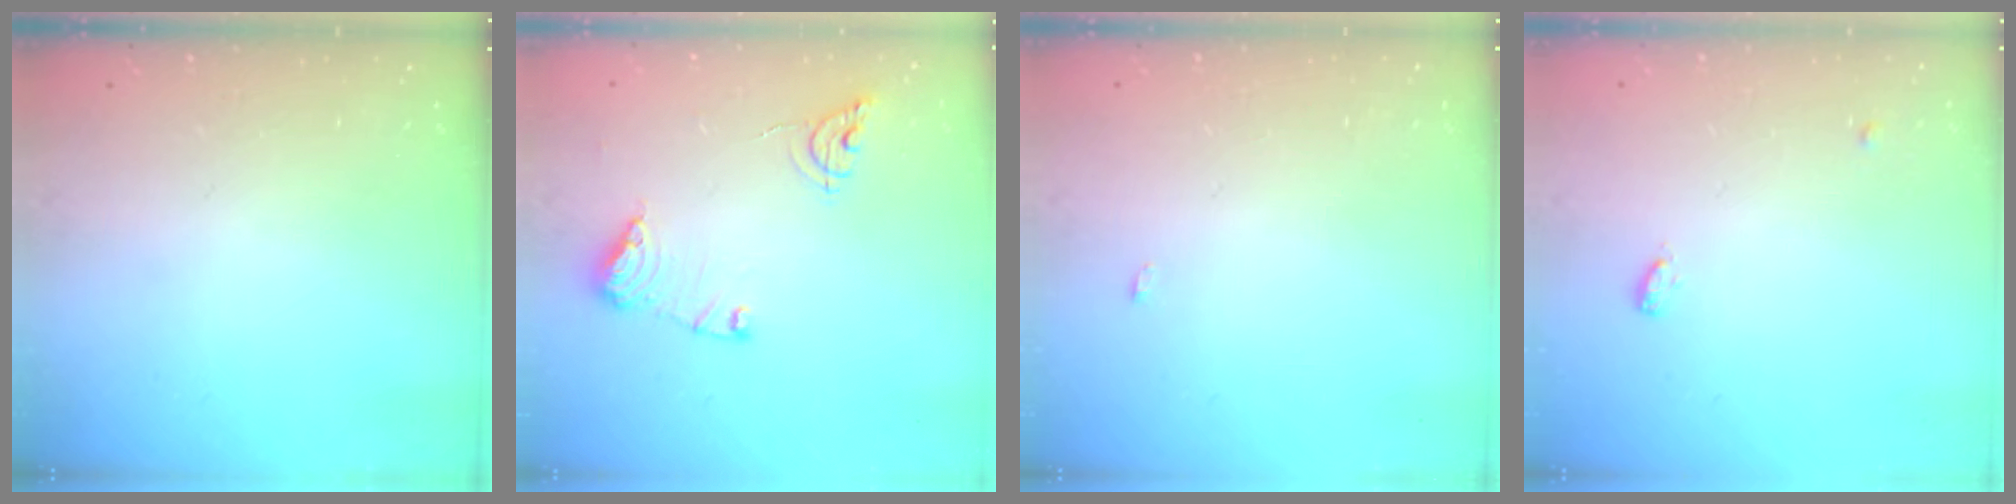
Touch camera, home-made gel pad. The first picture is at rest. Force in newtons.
{"total": 10.2, "press": 10.2, "slide": 0.6}
{"total": 6.7, "press": 2.2, "slide": 6.3}
{"total": 7.9, "press": 4.2, "slide": 6.7}